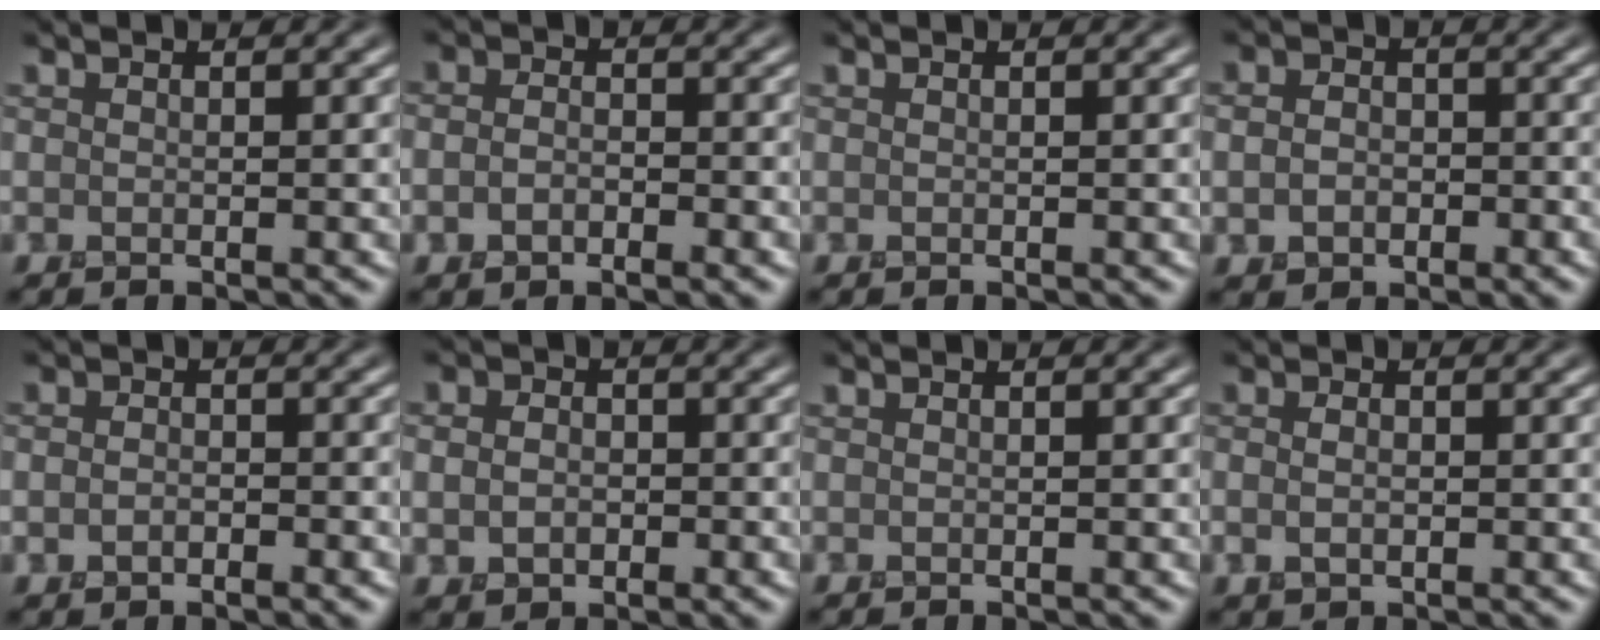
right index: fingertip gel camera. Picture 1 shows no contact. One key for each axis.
{"total": 2.4, "fx": -0.8, "fy": 1.6, "fz": 1.6, "tx": -0.020, "ty": 0.002, "tz": -0.019}
{"total": 0.0}
{"total": 2.8, "fx": -0.6, "fy": 2.3, "fz": 1.5, "tx": -0.023, "ty": -0.003, "tz": -0.014}
{"total": 1.9, "fx": -0.6, "fy": 1.3, "fz": 1.3, "tx": -0.016, "ty": 0.002, "tz": -0.012}
{"total": 3.1, "fx": -0.2, "fy": 2.6, "fz": 1.7, "tx": -0.023, "ty": 0.005, "tz": -0.015}
{"total": 0.0}
{"total": 1.6, "fx": -0.1, "fy": 1.0, "fz": 1.2, "tx": -0.024, "ty": -0.001, "tz": -0.001}